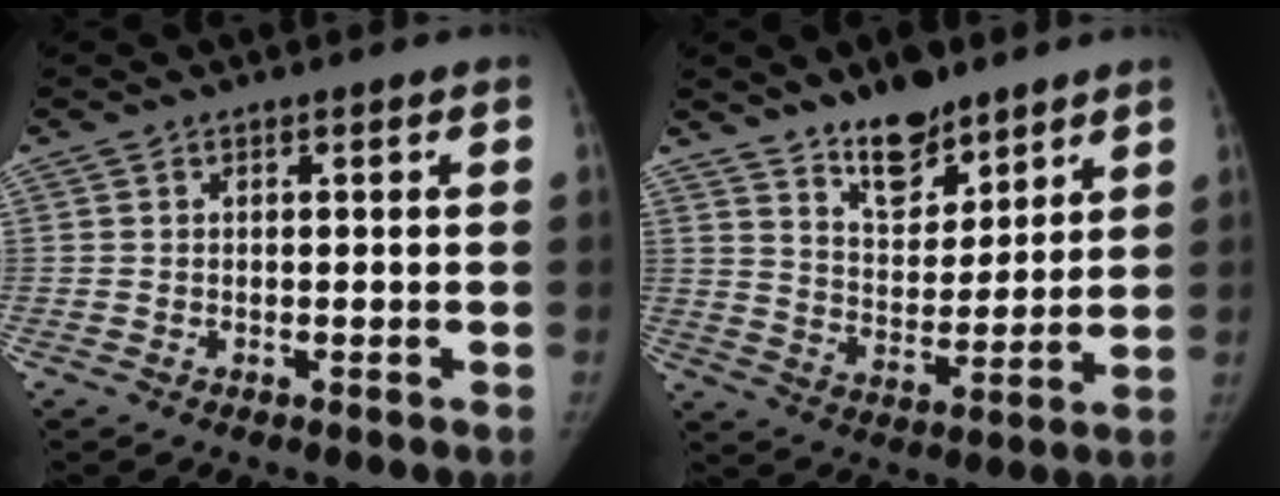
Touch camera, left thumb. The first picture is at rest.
{"total": 11.7, "force": [8.9, 5.1, 5.6], "torque": [-0.062, -0.067, 0.158]}